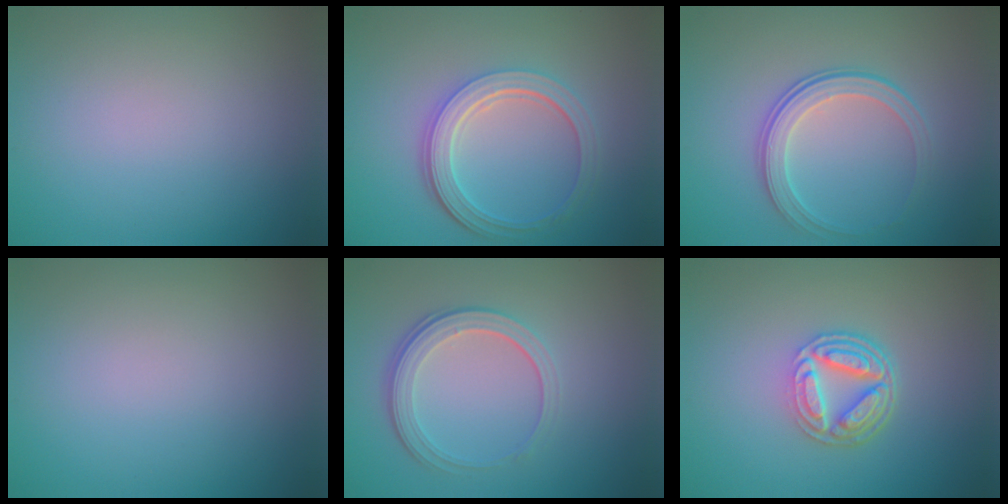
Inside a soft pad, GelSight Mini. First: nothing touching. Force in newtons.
{"total": 5.2, "press": 3.8, "slide": 3.5}
{"total": 3.5, "press": 2.9, "slide": 1.9}
{"total": 0.0}
{"total": 3.8, "press": 2.7, "slide": 2.7}
{"total": 5.0, "press": 3.7, "slide": 3.4}